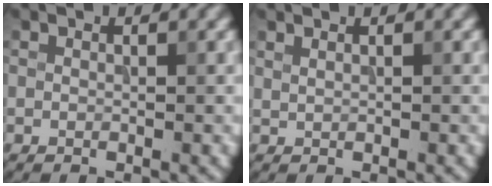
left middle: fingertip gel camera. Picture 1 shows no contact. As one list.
[{"total": 0.8, "force": [0.6, 0.3, 0.4], "torque": [-0.007, -0.003, 0.007]}]